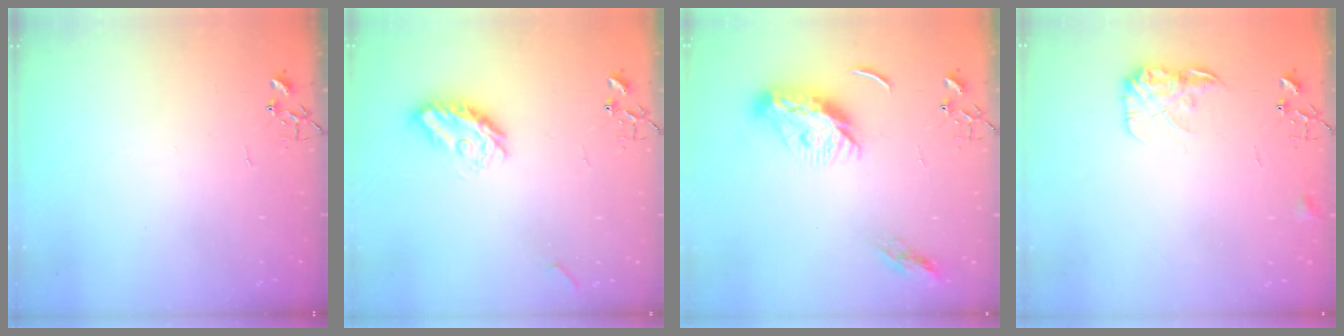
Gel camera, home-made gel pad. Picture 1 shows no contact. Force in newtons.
{"total": 11.1, "press": 11.0, "slide": 0.4}
{"total": 12.0, "press": 12.0, "slide": 0.3}
{"total": 10.7, "press": 10.7, "slide": 0.3}